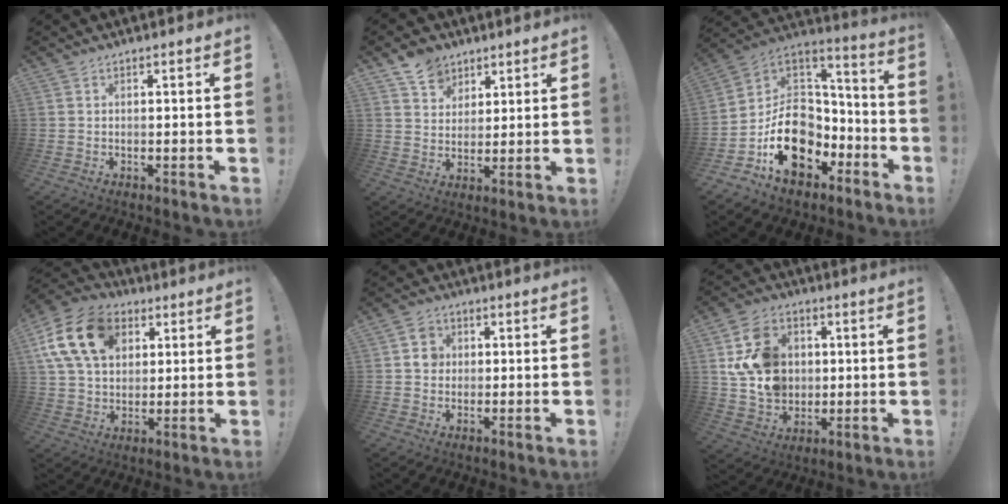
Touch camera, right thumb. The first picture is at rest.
{"total": 8.5, "force": [5.7, 6.0, 1.9], "torque": [-0.023, -0.038, 0.110]}
{"total": 19.6, "force": [-6.8, 15.1, 10.5], "torque": [-0.161, 0.030, -0.093]}
{"total": 19.0, "force": [7.0, 13.6, 11.2], "torque": [-0.194, -0.016, 0.132]}
{"total": 5.4, "force": [0.9, 4.9, 2.1], "torque": [-0.031, 0.009, 0.017]}
{"total": 16.0, "force": [3.1, 13.3, 8.4], "torque": [-0.139, -0.004, 0.071]}